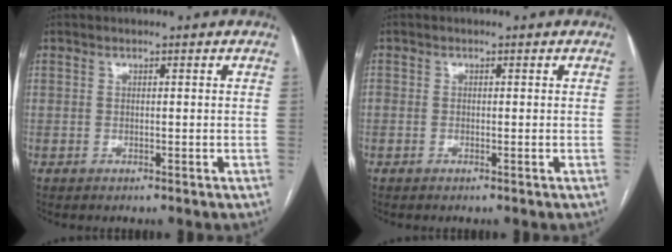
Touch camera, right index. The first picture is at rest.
{"total": 0.6, "force": [-0.2, 0.4, 0.5], "torque": [-0.009, 0.002, -0.002]}